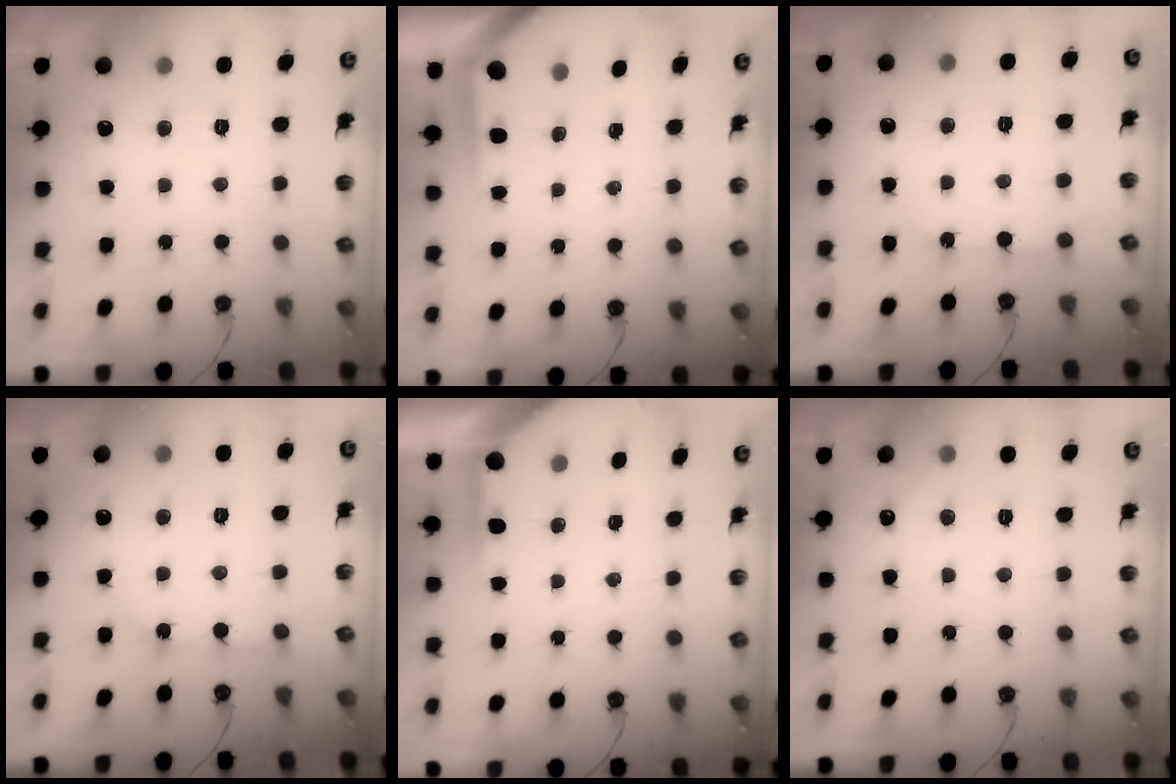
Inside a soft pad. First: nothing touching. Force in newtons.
{"total": 3.1, "press": 3.1, "slide": 0.4}
{"total": 3.8, "press": 3.7, "slide": 0.2}
{"total": 2.6, "press": 2.6, "slide": 0.4}
{"total": 3.5, "press": 3.5, "slide": 0.3}
{"total": 2.8, "press": 2.8, "slide": 0.4}